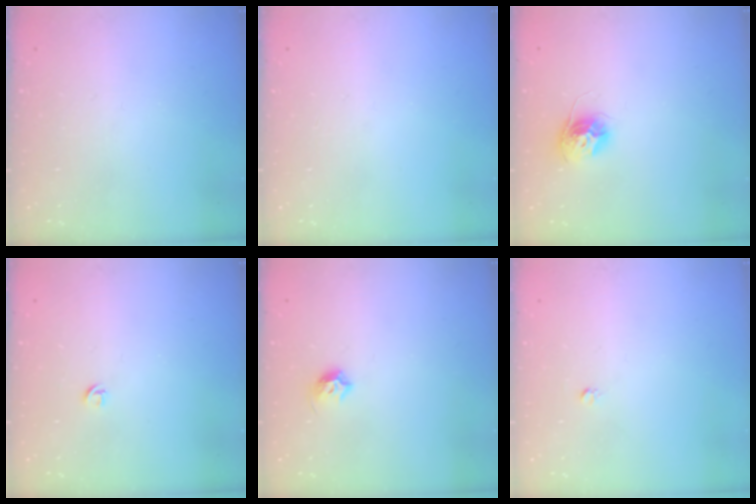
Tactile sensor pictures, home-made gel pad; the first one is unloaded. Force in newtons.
{"total": 0.0}
{"total": 10.8, "press": 10.8, "slide": 0.8}
{"total": 3.9, "press": 3.9, "slide": 0.7}
{"total": 5.6, "press": 5.5, "slide": 1.3}
{"total": 2.5, "press": 2.5, "slide": 0.2}